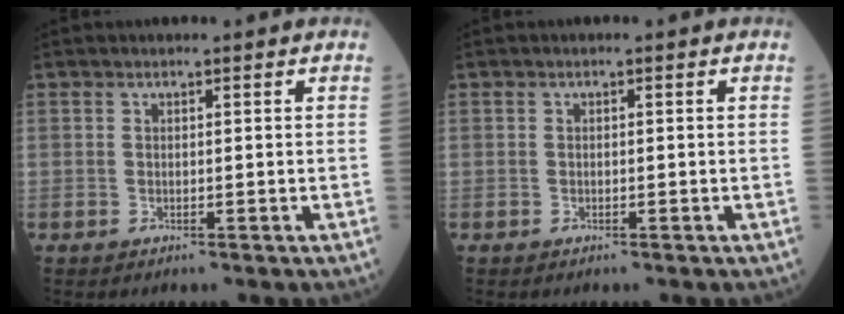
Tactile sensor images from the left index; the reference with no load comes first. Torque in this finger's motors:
{"motor_torque": [-0.01, -0.01, 0.01, 0.00]}